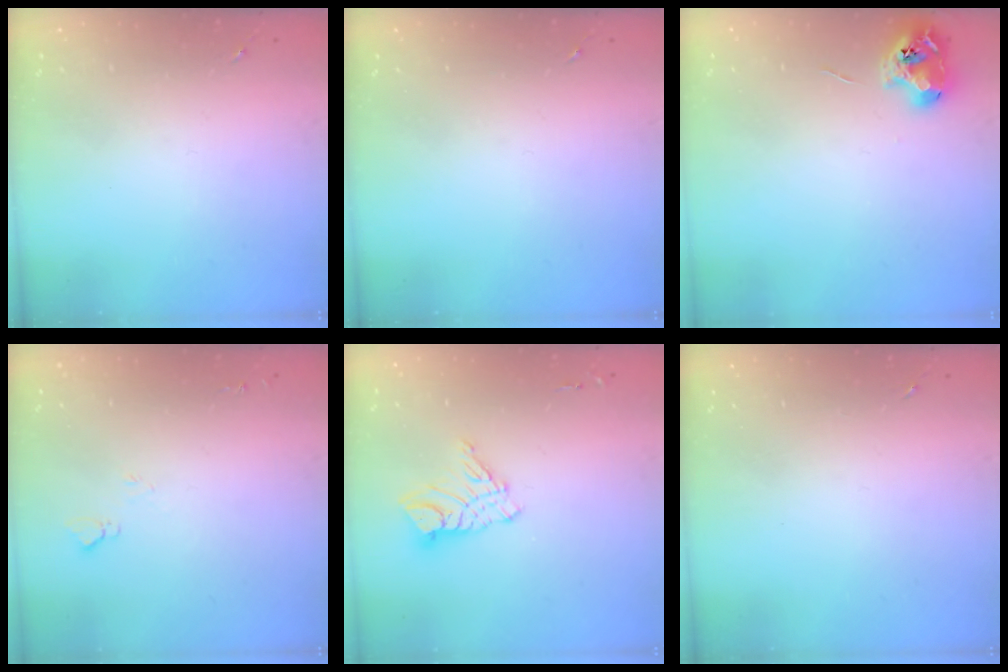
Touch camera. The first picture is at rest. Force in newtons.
{"total": 0.0}
{"total": 8.7, "press": 8.6, "slide": 0.8}
{"total": 4.9, "press": 4.9, "slide": 0.6}
{"total": 11.0, "press": 10.9, "slide": 1.0}
{"total": 0.0}